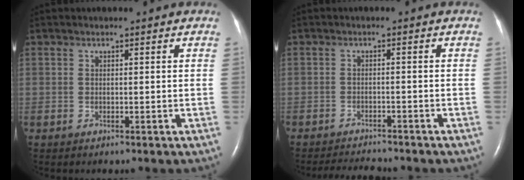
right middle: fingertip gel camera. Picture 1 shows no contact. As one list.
[{"total": 4.8, "force": [-4.7, 0.4, 0.9], "torque": [-0.019, -0.012, -0.073]}]